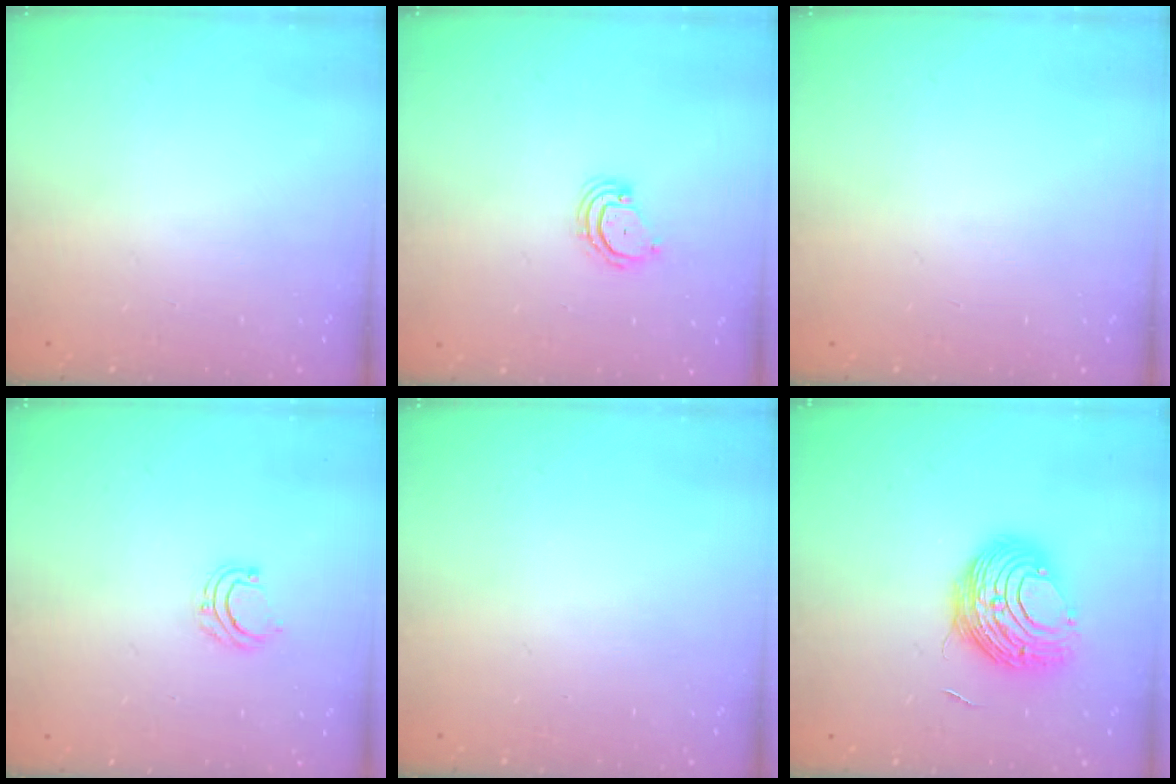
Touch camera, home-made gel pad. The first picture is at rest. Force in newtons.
{"total": 3.8, "press": 3.8, "slide": 0.3}
{"total": 0.0}
{"total": 4.1, "press": 4.0, "slide": 0.6}
{"total": 0.0}
{"total": 10.7, "press": 10.7, "slide": 0.6}